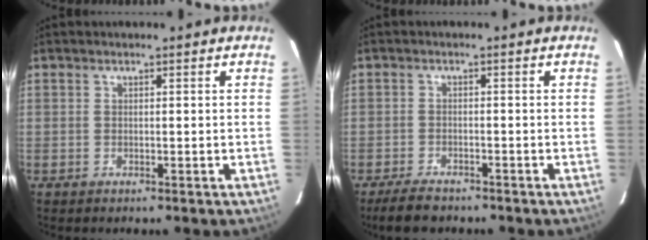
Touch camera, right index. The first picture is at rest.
{"total": 4.5, "force": [-3.8, 2.0, 1.4], "torque": [-0.033, -0.006, -0.066]}